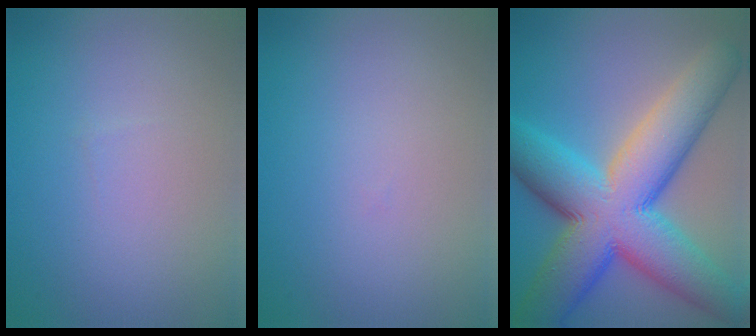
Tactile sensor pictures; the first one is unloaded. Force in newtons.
{"total": 0.0}
{"total": 14.6, "press": 14.6, "slide": 0.2}